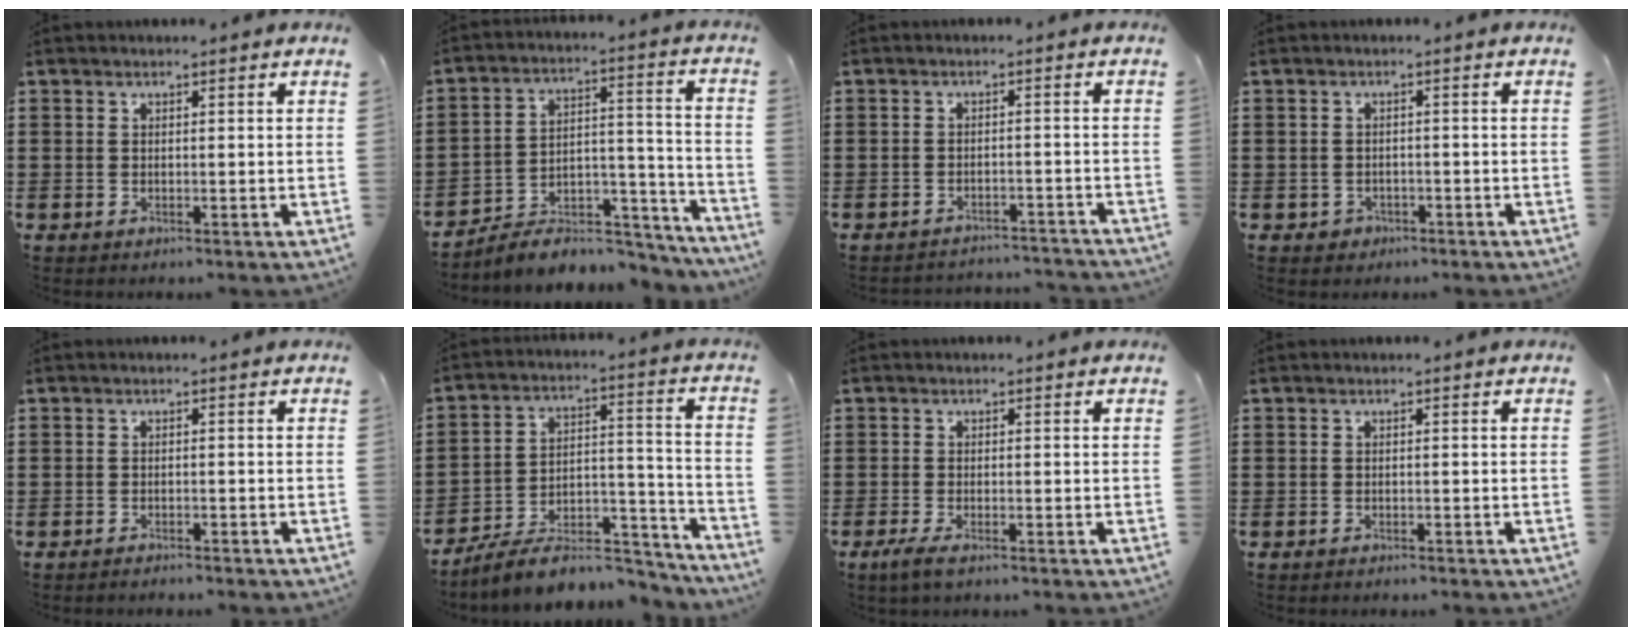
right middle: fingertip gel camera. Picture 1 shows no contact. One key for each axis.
{"total": 6.5, "fx": -6.1, "fy": 1.8, "fz": 1.7, "tx": -0.022, "ty": 0.011, "tz": -0.114}
{"total": 2.5, "fx": -2.5, "fy": 0.1, "fz": -0.1, "tx": -0.005, "ty": 0.000, "tz": -0.052}
{"total": 1.1, "fx": -0.8, "fy": 0.7, "fz": 0.2, "tx": -0.007, "ty": -0.001, "tz": -0.019}
{"total": 1.2, "fx": -1.1, "fy": -0.1, "fz": 0.1, "tx": -0.006, "ty": -0.001, "tz": -0.023}
{"total": 8.9, "fx": -7.7, "fy": 2.3, "fz": 3.8, "tx": -0.051, "ty": 0.020, "tz": -0.143}
{"total": 1.8, "fx": -1.0, "fy": 0.2, "fz": 1.5, "tx": -0.034, "ty": -0.008, "tz": -0.019}
{"total": 0.6, "fx": -0.6, "fy": -0.1, "fz": 0.1, "tx": -0.004, "ty": -0.003, "tz": -0.012}